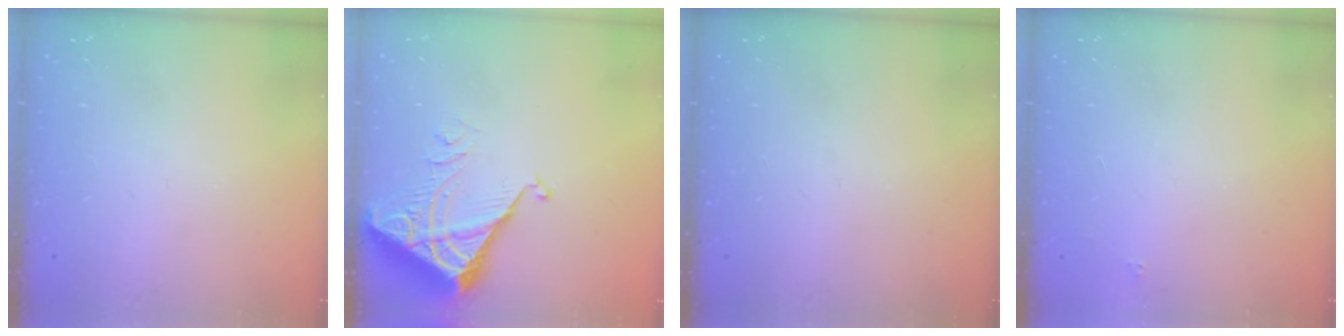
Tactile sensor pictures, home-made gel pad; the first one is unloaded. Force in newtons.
{"total": 5.4, "press": 5.4, "slide": 0.7}
{"total": 0.0}
{"total": 1.6, "press": 1.5, "slide": 0.2}